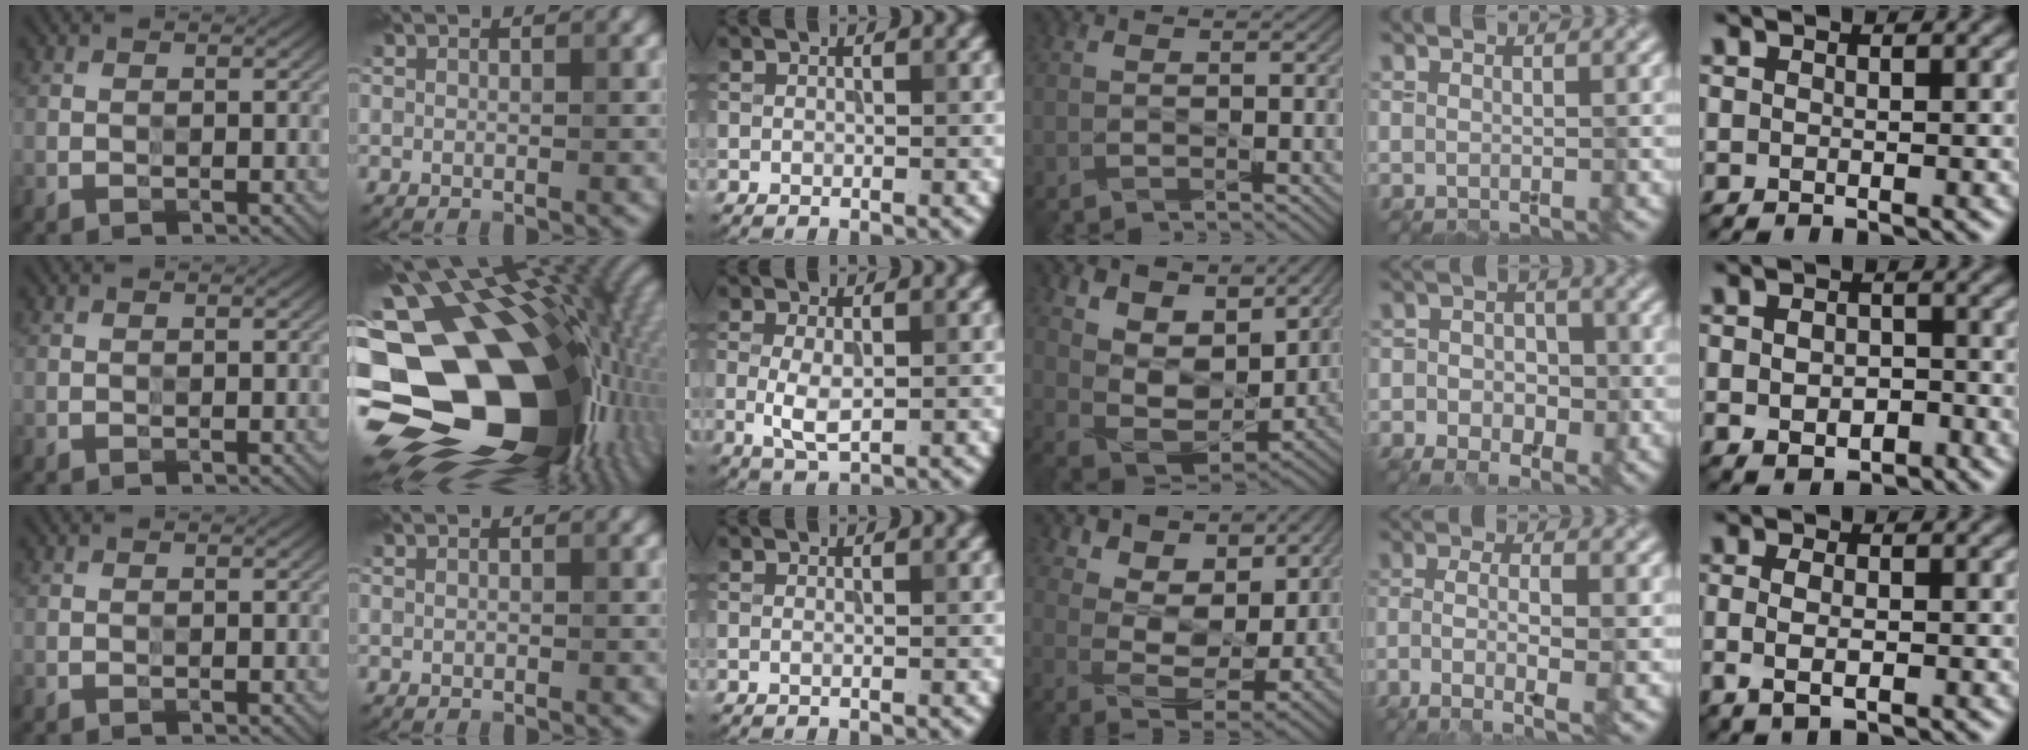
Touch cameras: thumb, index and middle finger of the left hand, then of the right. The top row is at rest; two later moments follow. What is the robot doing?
{"motion": "wipe", "object": "paper plate"}